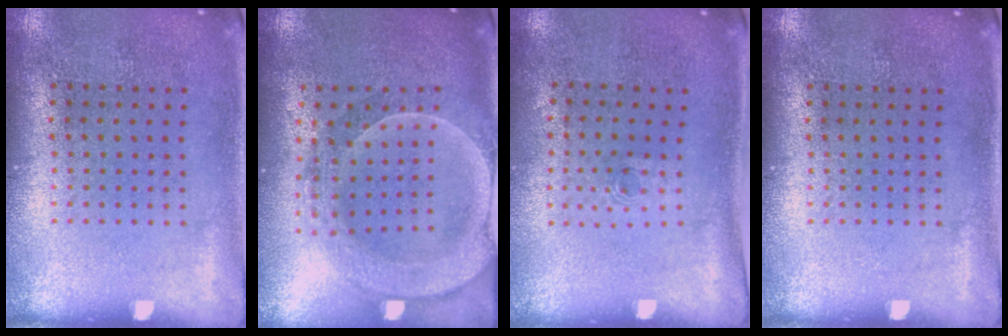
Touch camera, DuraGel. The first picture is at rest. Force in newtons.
{"total": 2.2, "press": 2.0, "slide": 0.9}
{"total": 0.5, "press": 0.3, "slide": 0.4}
{"total": 0.0}